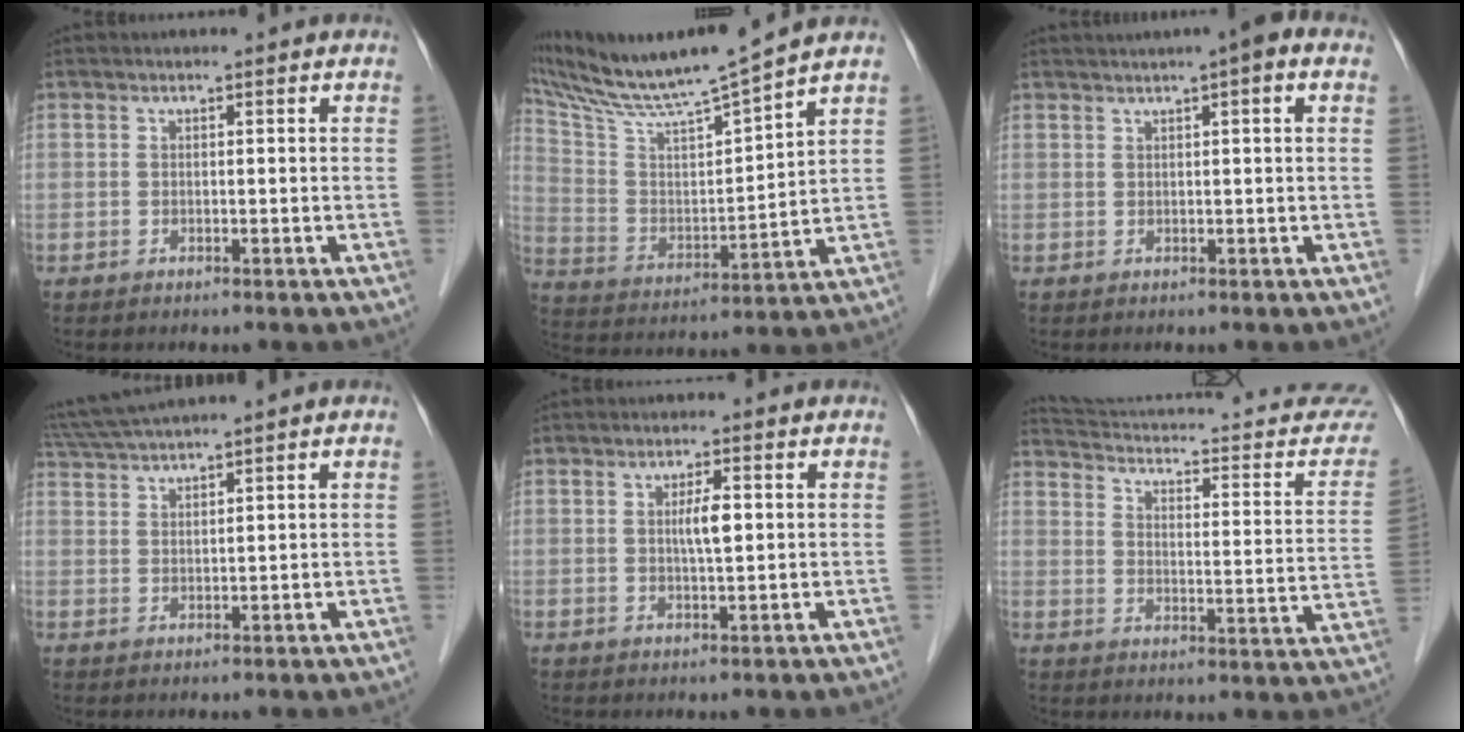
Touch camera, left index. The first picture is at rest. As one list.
[{"total": 14.1, "force": [12.8, -1.9, 5.8], "torque": [-0.119, -0.004, 0.234]}, {"total": 4.8, "force": [2.7, 0.3, 4.0], "torque": [-0.056, 0.022, 0.036]}, {"total": 5.6, "force": [4.9, -1.3, 2.5], "torque": [-0.057, 0.018, 0.099]}, {"total": 3.1, "force": [0.4, 0.5, 3.0], "torque": [-0.052, 0.001, 0.007]}, {"total": 21.3, "force": [19.7, 2.7, 7.8], "torque": [-0.112, -0.074, 0.234]}]